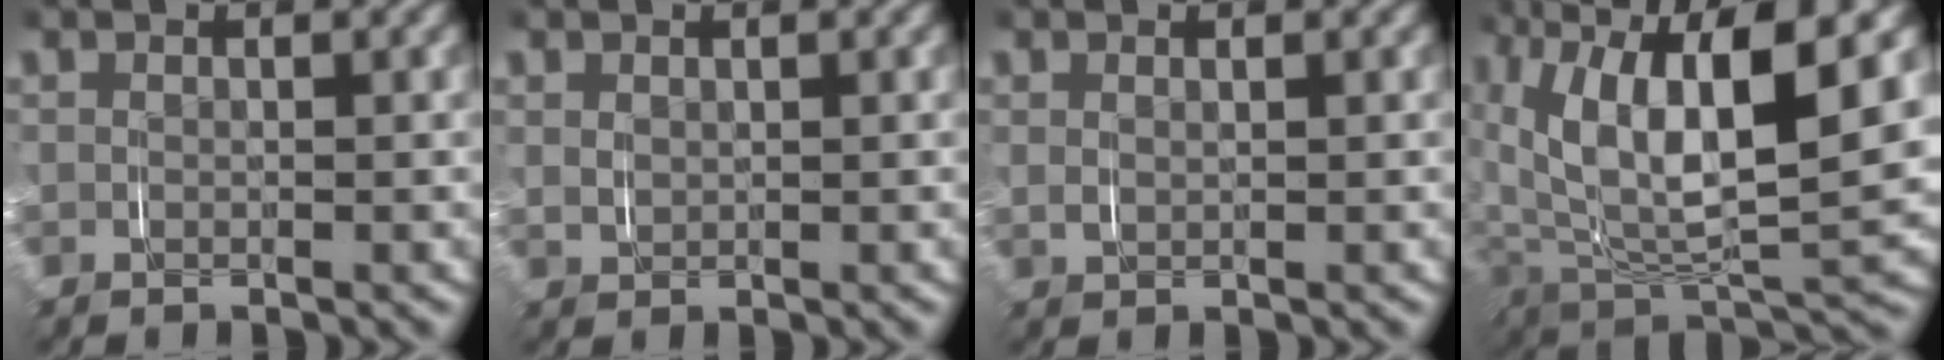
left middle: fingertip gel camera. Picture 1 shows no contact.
{"total": 1.1, "force": [0.6, 0.7, 0.5], "torque": [-0.014, -0.001, 0.018]}
{"total": 0.8, "force": [0.6, 0.4, 0.5], "torque": [-0.012, -0.002, 0.016]}
{"total": 13.4, "force": [2.2, 6.8, 11.3], "torque": [-0.196, -0.001, 0.041]}